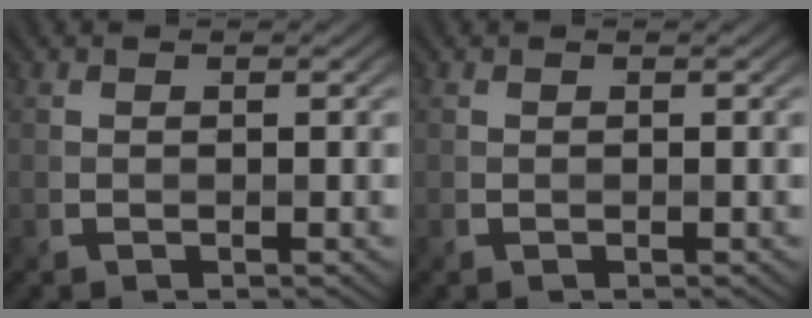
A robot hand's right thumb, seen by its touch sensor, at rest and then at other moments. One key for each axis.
{"total": 0.0}